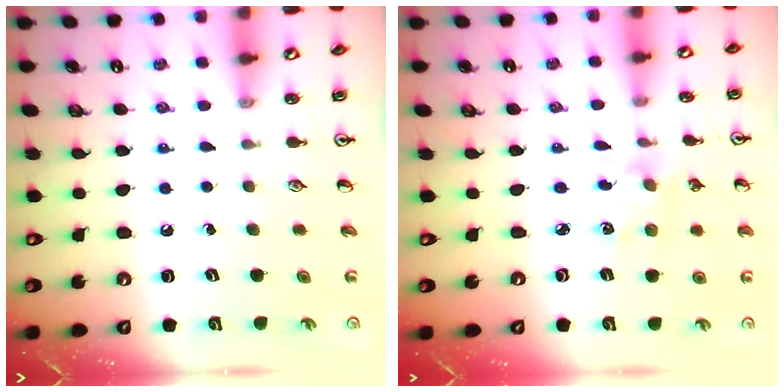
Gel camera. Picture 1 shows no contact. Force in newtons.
{"total": 2.6, "press": 2.5, "slide": 0.5}